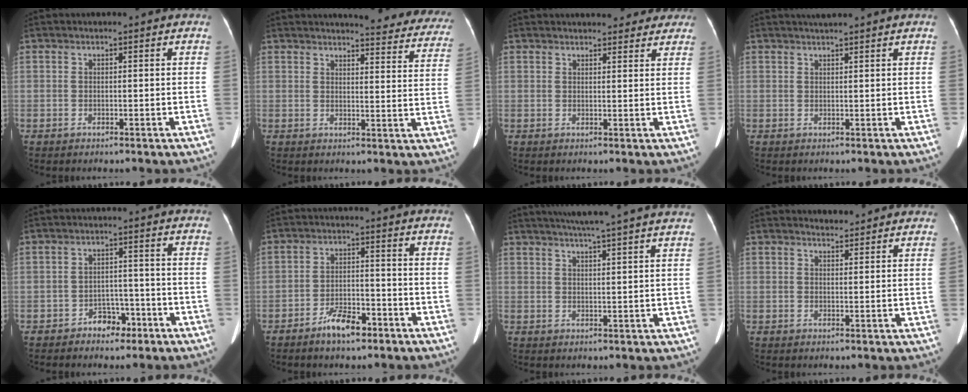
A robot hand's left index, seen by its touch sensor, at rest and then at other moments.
{"total": 20.1, "force": [19.1, 3.1, 5.3], "torque": [-0.036, -0.076, 0.193]}
{"total": 10.7, "force": [9.6, 3.3, 3.3], "torque": [-0.018, 0.017, 0.102]}
{"total": 2.3, "force": [1.9, -0.7, 1.0], "torque": [-0.010, 0.013, 0.038]}
{"total": 4.0, "force": [-2.8, 2.4, 1.5], "torque": [-0.022, 0.010, -0.041]}
{"total": 5.7, "force": [-4.1, 1.9, 3.4], "torque": [-0.068, 0.000, -0.070]}
{"total": 15.8, "force": [13.7, -0.9, 7.8], "torque": [-0.127, 0.007, 0.172]}
{"total": 3.6, "force": [3.5, 0.7, 0.3], "torque": [-0.009, 0.011, 0.040]}